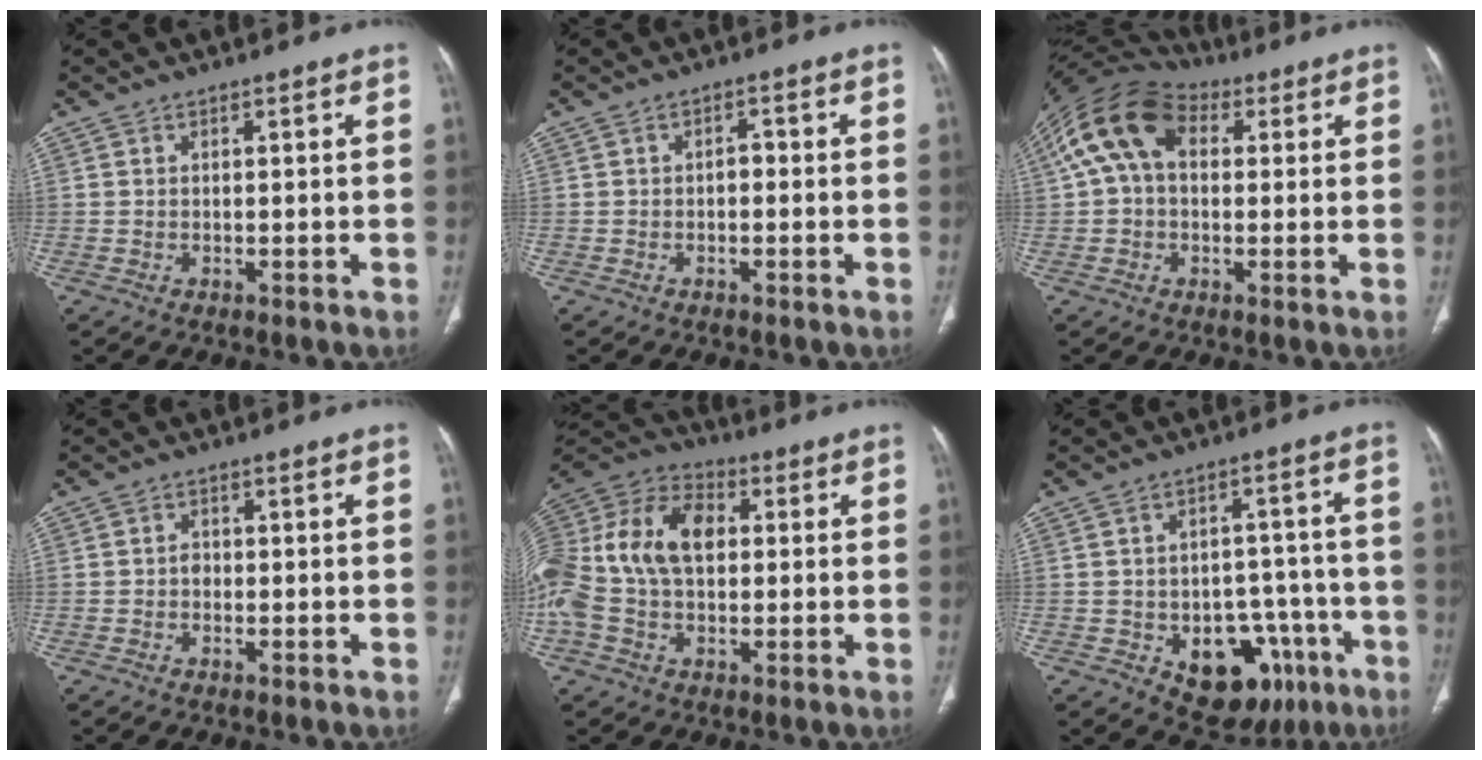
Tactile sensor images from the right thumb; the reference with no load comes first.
{"total": 1.6, "force": [-0.4, 1.1, 1.1], "torque": [-0.010, 0.006, -0.010]}
{"total": 13.6, "force": [3.3, 9.1, 9.5], "torque": [-0.176, 0.042, 0.051]}
{"total": 1.5, "force": [-0.3, 1.2, 0.8], "torque": [-0.005, 0.006, -0.008]}
{"total": 20.6, "force": [2.1, 13.3, 15.6], "torque": [-0.339, 0.036, 0.036]}
{"total": 14.8, "force": [-6.4, 9.8, 9.0], "torque": [-0.075, 0.041, -0.074]}